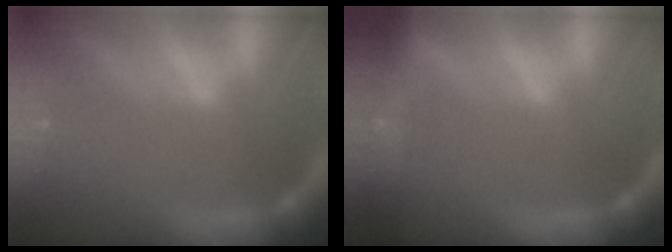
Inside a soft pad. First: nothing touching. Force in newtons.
{"total": 8.5}